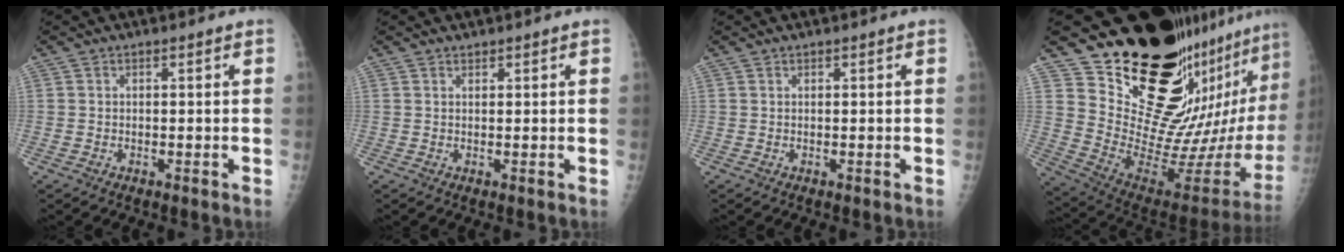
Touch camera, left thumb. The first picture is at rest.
{"total": 0.6, "force": [0.6, 0.3, 0.1], "torque": [0.000, -0.004, 0.009]}
{"total": 0.0}
{"total": 28.6, "force": [20.4, 9.2, 17.9], "torque": [-0.243, -0.179, 0.310]}